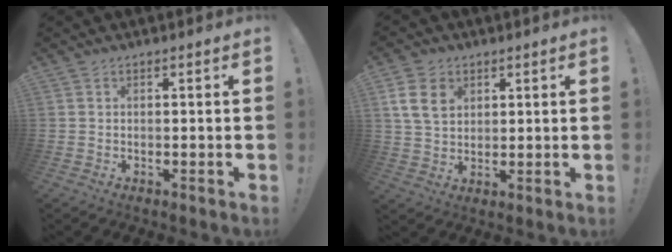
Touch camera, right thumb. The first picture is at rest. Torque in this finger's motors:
{"motor_torque": [1.03, 0.87, 0.63, -0.13, 0.03]}